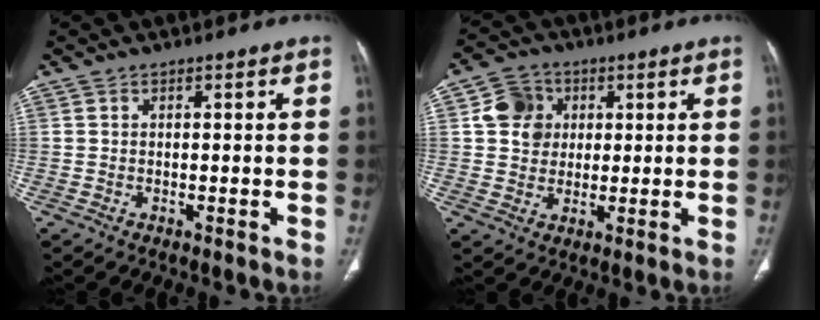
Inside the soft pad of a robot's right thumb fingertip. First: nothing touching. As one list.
[{"total": 7.6, "force": [1.9, 6.7, 3.0], "torque": [-0.029, -0.003, 0.030]}]